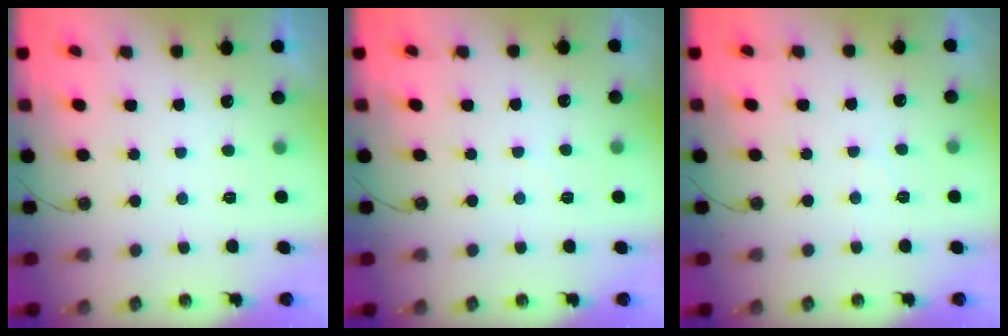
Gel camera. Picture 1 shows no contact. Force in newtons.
{"total": 2.6, "press": 2.6, "slide": 0.4}
{"total": 3.6, "press": 3.6, "slide": 0.6}